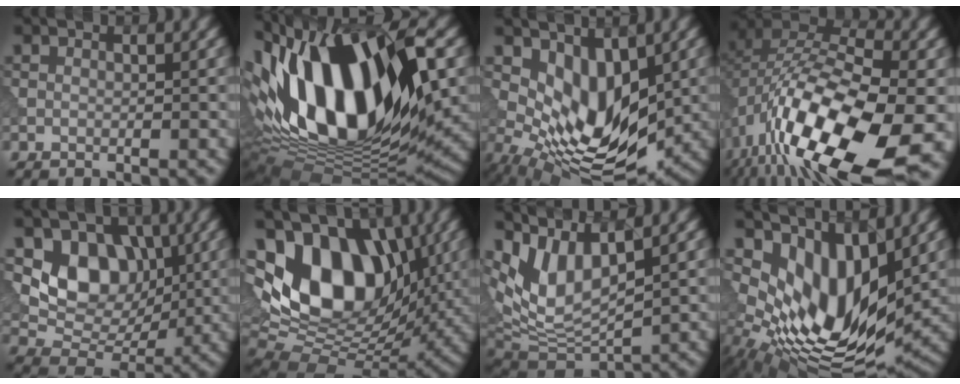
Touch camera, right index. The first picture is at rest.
{"total": 15.8, "force": [3.2, 8.2, 13.2], "torque": [-0.241, 0.014, 0.042]}
{"total": 7.3, "force": [1.5, 4.1, 5.9], "torque": [-0.108, -0.017, 0.032]}
{"total": 18.8, "force": [-6.6, 9.3, 15.0], "torque": [-0.286, -0.005, -0.110]}
{"total": 6.4, "force": [1.8, 5.2, 3.3], "torque": [-0.046, -0.012, 0.031]}
{"total": 12.8, "force": [3.3, 8.0, 9.5], "torque": [-0.142, 0.016, 0.046]}
{"total": 7.7, "force": [3.9, 3.6, 5.6], "torque": [-0.129, 0.002, 0.080]}
{"total": 9.9, "force": [3.3, 5.1, 7.9], "torque": [-0.152, -0.018, 0.071]}